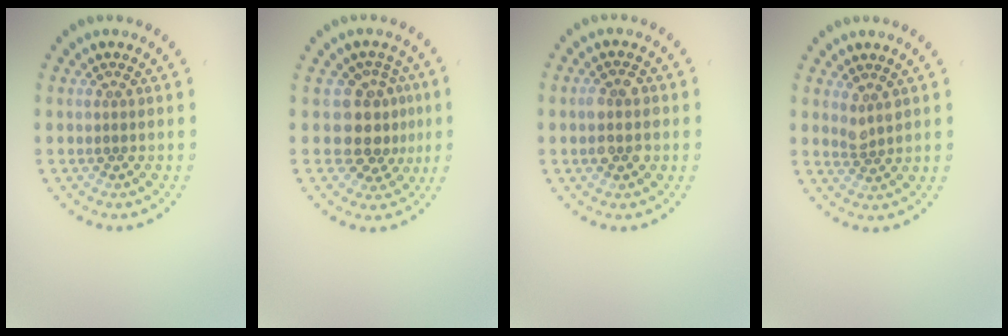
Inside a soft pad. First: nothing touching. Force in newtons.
{"total": 3.8, "press": 3.2, "slide": 2.1}
{"total": 2.6, "press": 2.6, "slide": 0.3}
{"total": 1.5, "press": 1.2, "slide": 0.9}